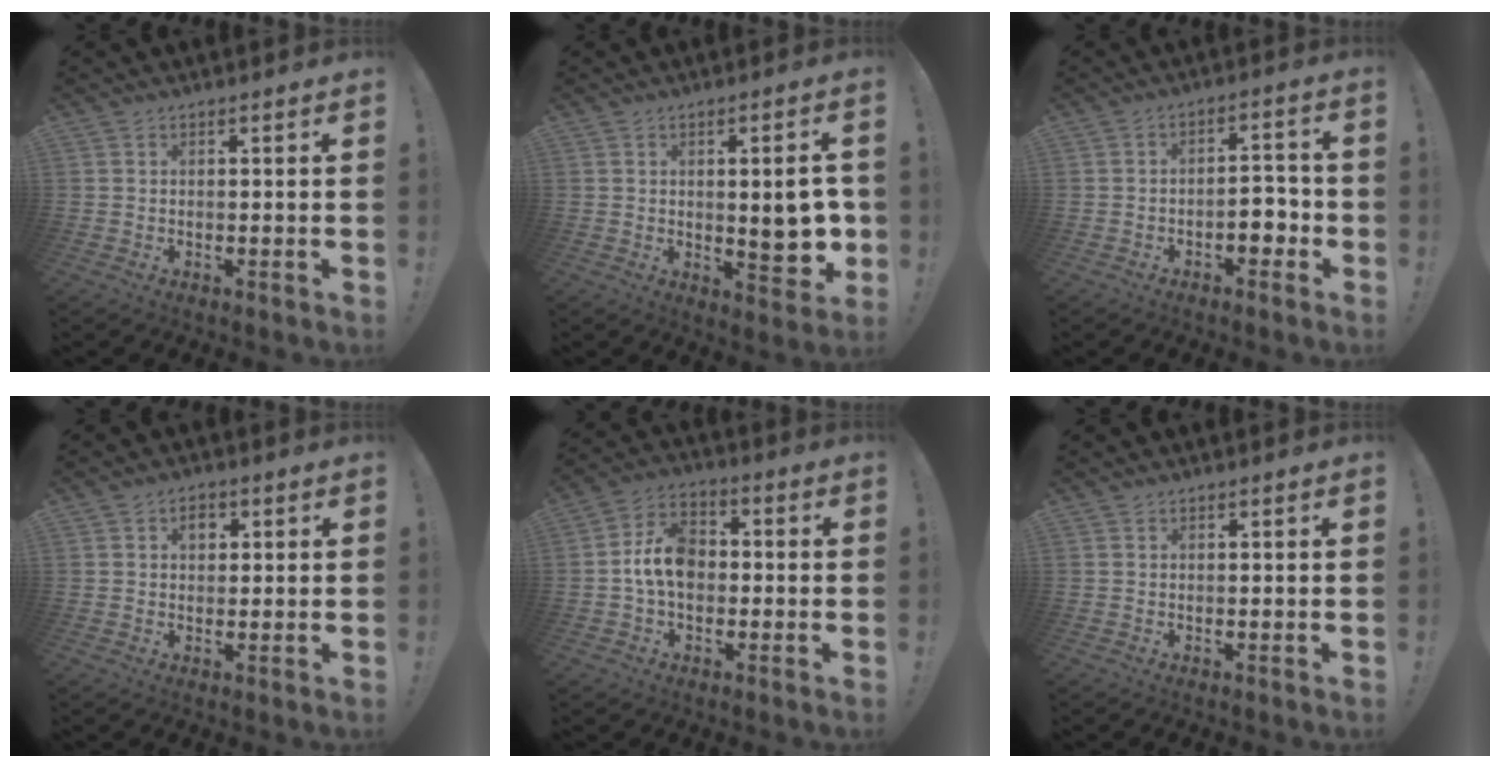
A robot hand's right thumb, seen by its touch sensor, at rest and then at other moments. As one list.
[{"total": 10.7, "force": [0.1, 3.7, 10.1], "torque": [-0.119, -0.008, 0.004]}, {"total": 6.5, "force": [-2.8, 3.5, 4.7], "torque": [-0.063, 0.014, -0.048]}, {"total": 3.1, "force": [1.0, 2.4, 1.7], "torque": [-0.016, -0.001, 0.013]}, {"total": 11.0, "force": [-0.6, 7.7, 7.8], "torque": [-0.132, 0.010, -0.009]}, {"total": 0.0}]